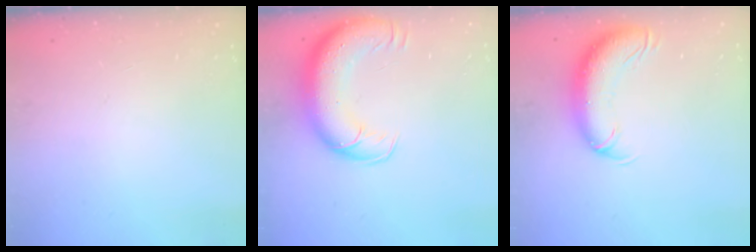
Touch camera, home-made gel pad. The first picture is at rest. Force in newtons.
{"total": 16.2, "press": 15.7, "slide": 3.9}
{"total": 11.9, "press": 11.6, "slide": 2.7}